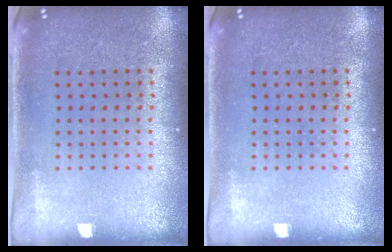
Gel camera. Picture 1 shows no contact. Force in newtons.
{"total": 0.0}